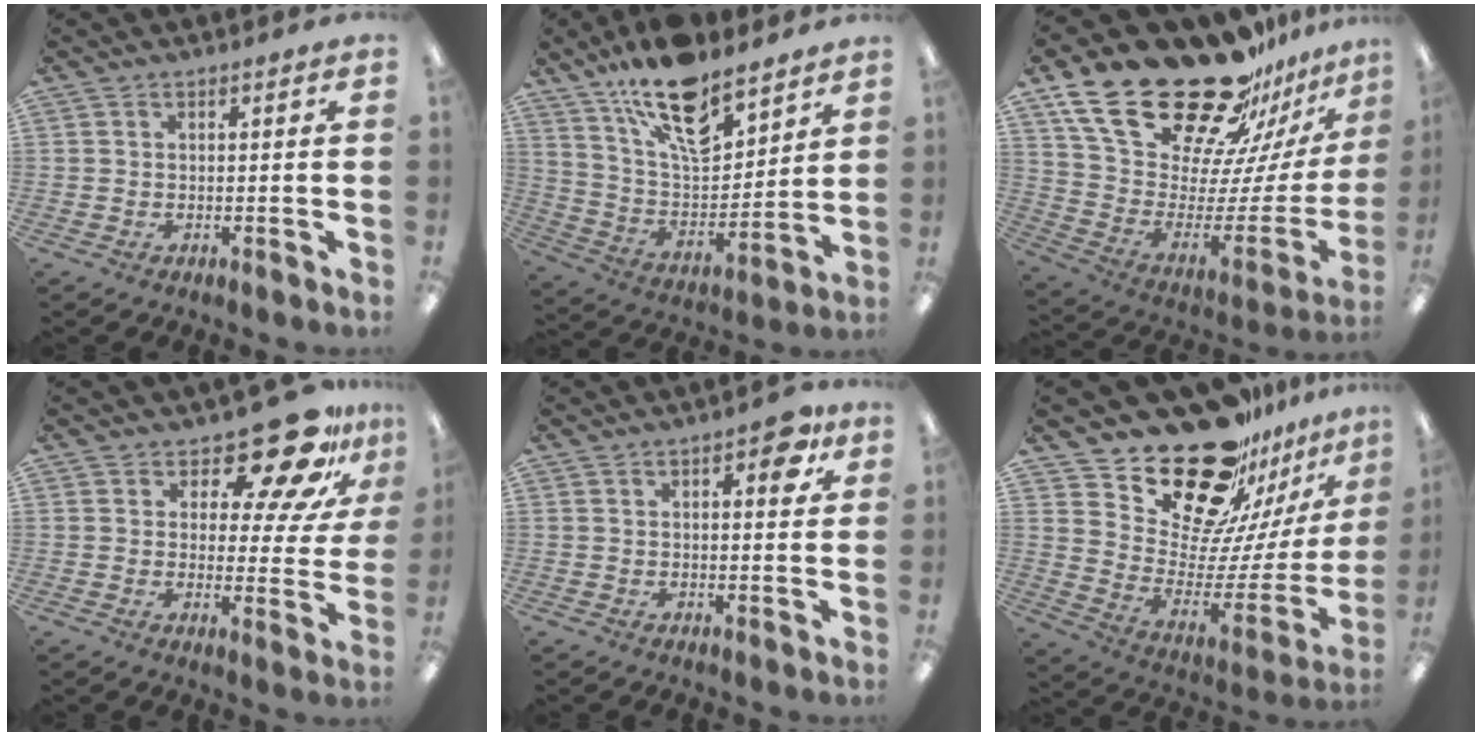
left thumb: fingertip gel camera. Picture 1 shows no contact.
{"total": 18.2, "force": [13.2, 7.4, 10.2], "torque": [-0.176, -0.079, 0.230]}
{"total": 30.3, "force": [21.4, 13.0, 16.9], "torque": [-0.281, -0.158, 0.402]}
{"total": 16.5, "force": [12.6, 5.6, 9.0], "torque": [-0.136, -0.090, 0.213]}
{"total": 6.2, "force": [2.9, 3.0, 4.6], "torque": [-0.050, -0.009, 0.040]}
{"total": 24.7, "force": [19.5, 11.5, 9.9], "torque": [-0.146, -0.143, 0.354]}